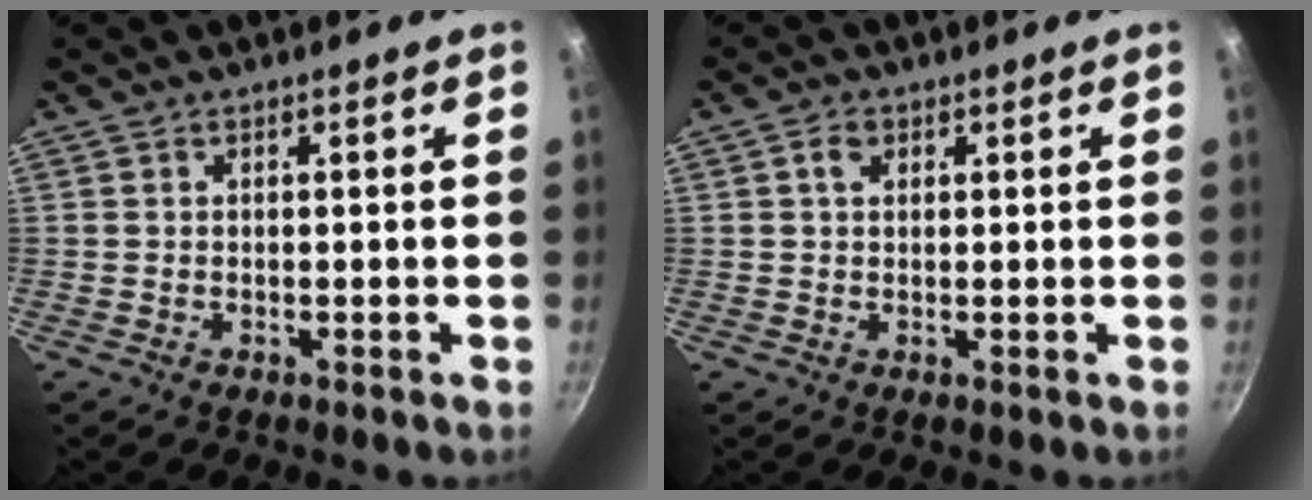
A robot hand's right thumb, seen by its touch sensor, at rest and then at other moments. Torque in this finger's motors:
{"motor_torque": [-0.26, 0.09, 0.32, 0.01, 0.04]}